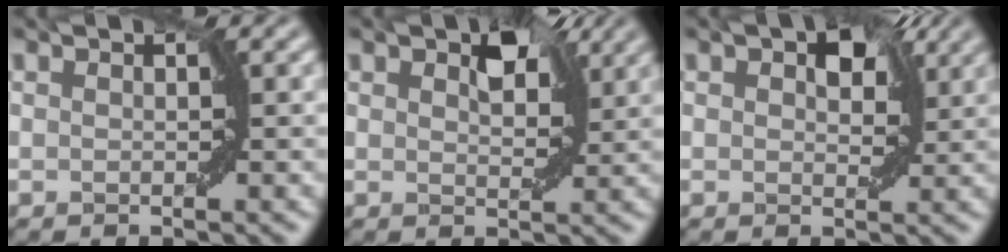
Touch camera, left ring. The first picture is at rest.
{"total": 3.6, "force": [1.9, 1.7, 2.5], "torque": [-0.043, 0.003, 0.032]}
{"total": 3.8, "force": [1.7, 2.0, 2.7], "torque": [-0.039, 0.004, 0.026]}